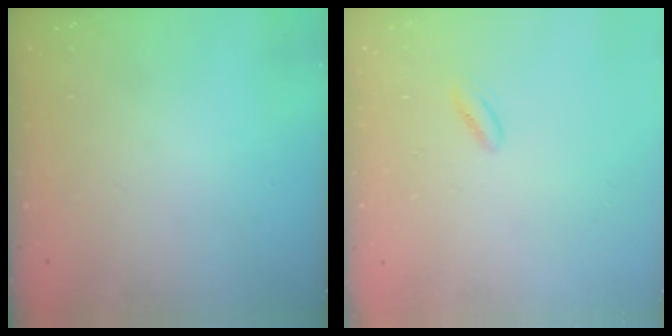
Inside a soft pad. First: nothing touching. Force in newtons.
{"total": 2.7, "press": 2.6, "slide": 0.8}